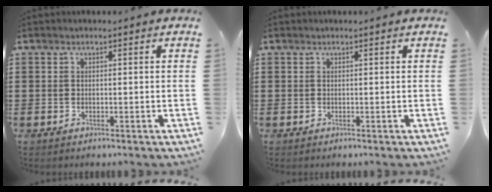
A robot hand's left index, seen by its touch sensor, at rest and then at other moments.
{"total": 0.0}